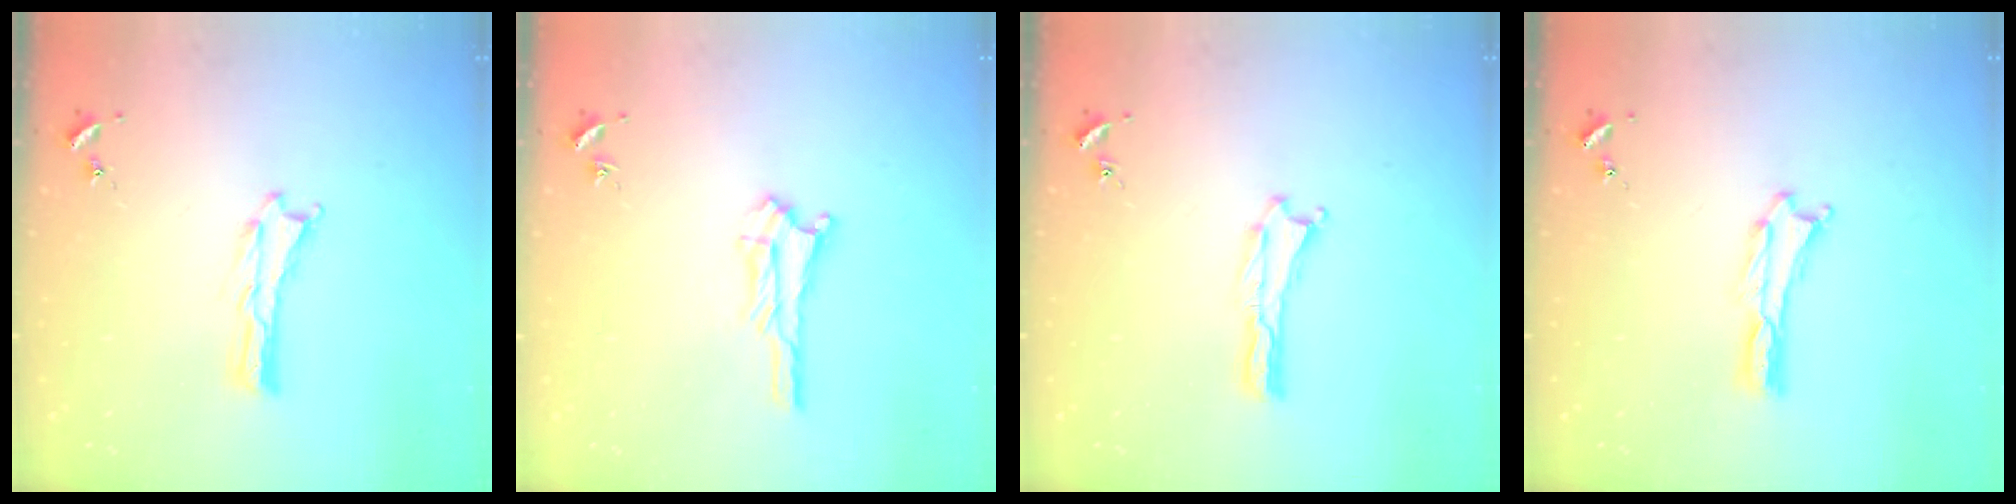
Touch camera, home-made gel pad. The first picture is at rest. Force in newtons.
{"total": 2.3, "press": 2.2, "slide": 0.2}
{"total": 0.0}
{"total": 0.0}